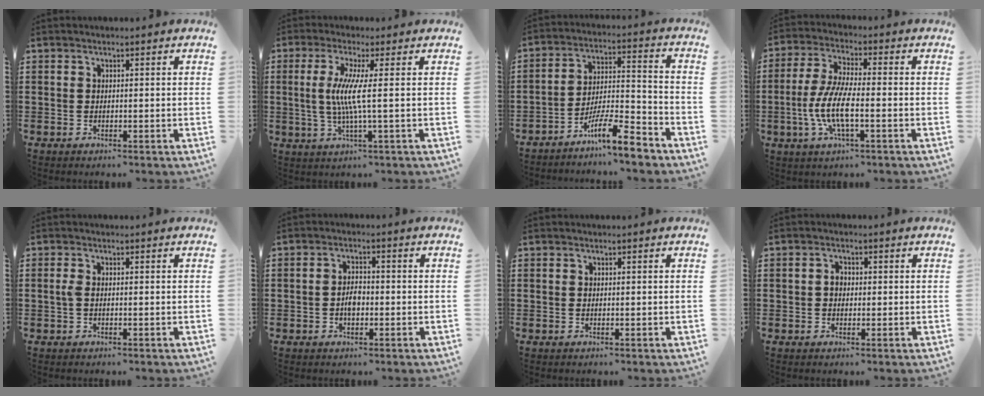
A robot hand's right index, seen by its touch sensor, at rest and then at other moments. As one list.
[{"total": 6.6, "force": [0.3, -0.6, 6.6], "torque": [-0.145, -0.018, -0.007]}, {"total": 9.7, "force": [-7.7, 1.3, 5.8], "torque": [-0.098, 0.016, -0.141]}, {"total": 8.0, "force": [-2.5, 1.9, 7.4], "torque": [-0.172, -0.016, -0.055]}, {"total": 1.3, "force": [-0.2, 0.4, 1.2], "torque": [-0.031, -0.003, -0.007]}, {"total": 2.7, "force": [-0.6, 1.4, 2.3], "torque": [-0.051, 0.002, -0.013]}, {"total": 0.0}, {"total": 1.7, "force": [0.0, 1.2, 1.2], "torque": [-0.024, 0.006, -0.002]}]